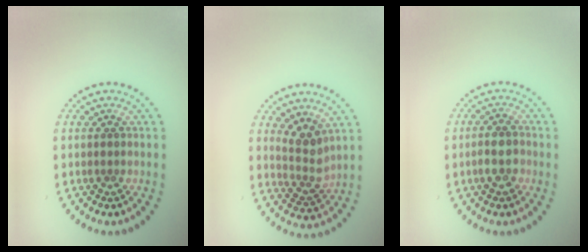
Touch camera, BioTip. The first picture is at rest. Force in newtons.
{"total": 2.6, "press": 2.0, "slide": 1.7}
{"total": 2.5, "press": 2.4, "slide": 0.7}